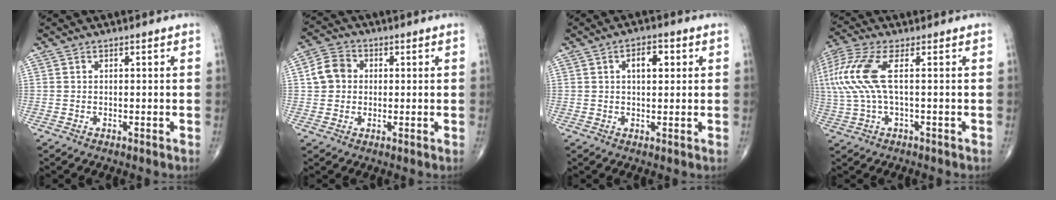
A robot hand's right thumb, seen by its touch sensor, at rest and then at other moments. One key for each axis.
{"total": 6.0, "fx": 0.6, "fy": 5.3, "fz": 2.9, "tx": -0.040, "ty": 0.011, "tz": 0.001}
{"total": 4.8, "fx": 1.3, "fy": 2.4, "fz": 3.9, "tx": -0.053, "ty": 0.005, "tz": 0.018}
{"total": 11.5, "fx": 1.8, "fy": 3.8, "fz": 10.7, "tx": -0.291, "ty": 0.022, "tz": 0.038}